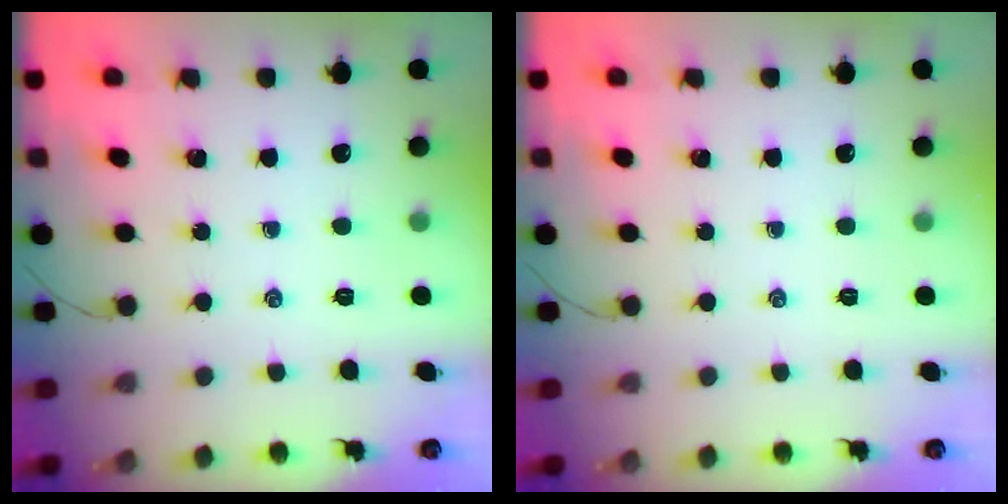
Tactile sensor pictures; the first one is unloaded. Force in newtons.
{"total": 0.0}